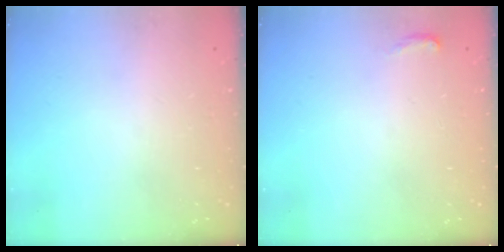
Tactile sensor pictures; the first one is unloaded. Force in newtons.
{"total": 4.1, "press": 3.8, "slide": 1.5}